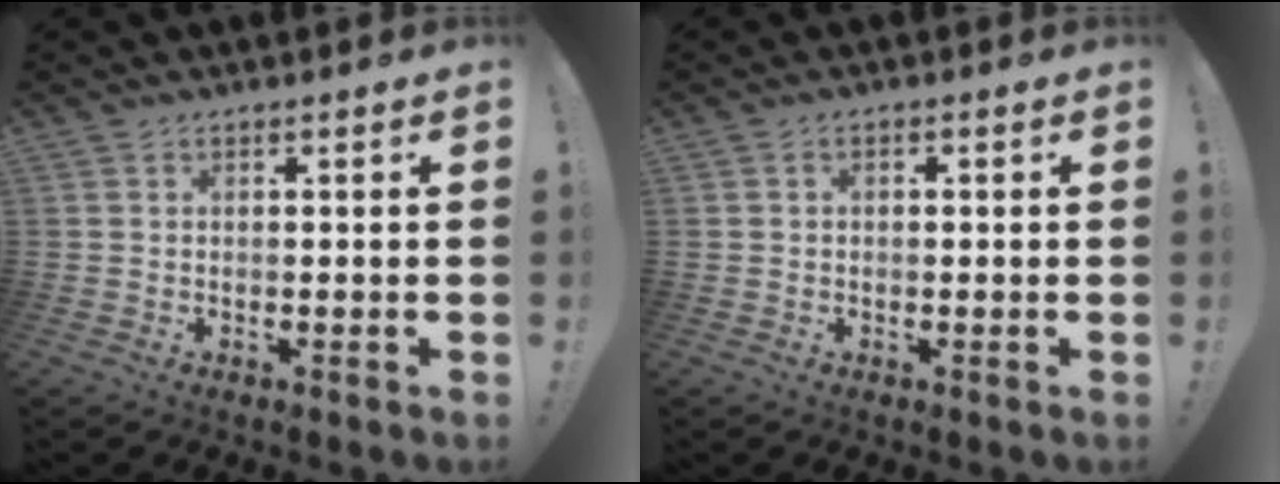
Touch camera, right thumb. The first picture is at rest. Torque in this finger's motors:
{"motor_torque": [0.01, -0.19, -0.21, 0.29, 0.07]}